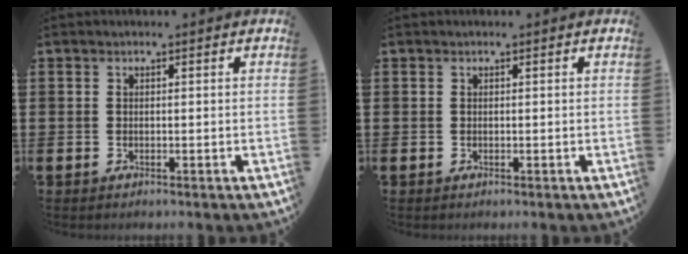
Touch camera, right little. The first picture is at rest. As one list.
[{"total": 0.0}]